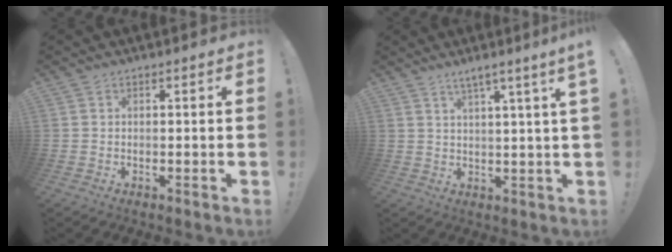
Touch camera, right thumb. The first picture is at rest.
{"total": 5.2, "force": [2.8, -1.1, 4.3], "torque": [-0.067, -0.015, 0.041]}